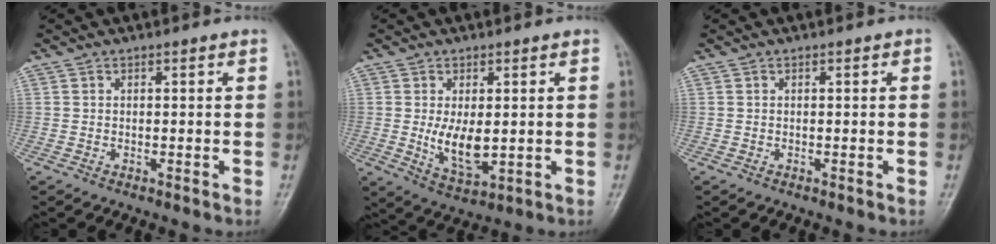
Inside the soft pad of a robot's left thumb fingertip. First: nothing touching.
{"total": 7.2, "force": [0.2, 3.5, 6.3], "torque": [-0.099, -0.019, 0.017]}
{"total": 0.0}